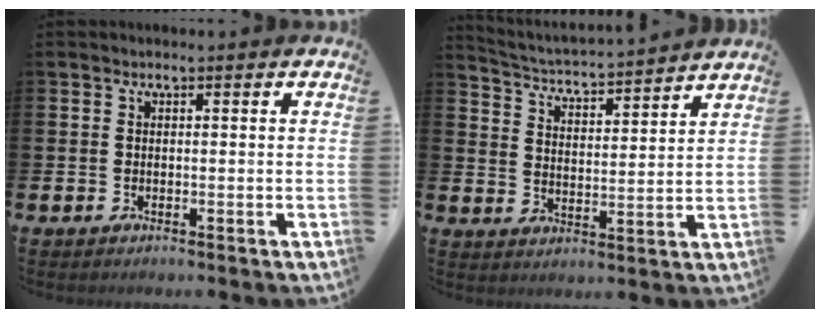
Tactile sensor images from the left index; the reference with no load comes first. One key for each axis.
{"total": 4.0, "fx": 4.0, "fy": -0.1, "fz": 0.4, "tx": -0.030, "ty": -0.041, "tz": 0.063}